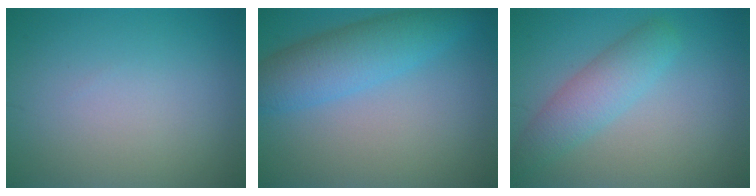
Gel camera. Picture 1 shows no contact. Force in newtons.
{"total": 5.4, "press": 5.4, "slide": 0.3}
{"total": 3.7, "press": 3.7, "slide": 0.2}